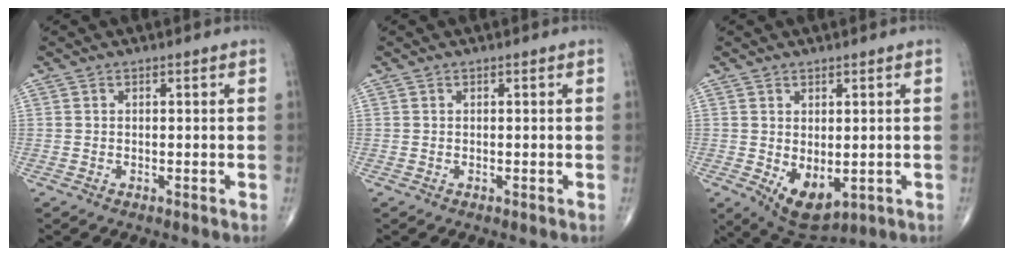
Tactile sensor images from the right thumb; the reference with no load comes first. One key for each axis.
{"total": 0.0}
{"total": 7.6, "fx": -1.3, "fy": 4.2, "fz": 6.2, "tx": -0.085, "ty": -0.010, "tz": 0.000}